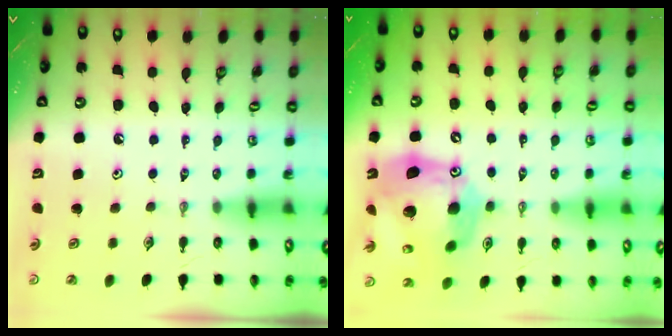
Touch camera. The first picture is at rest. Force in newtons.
{"total": 20.7, "press": 20.6, "slide": 2.0}